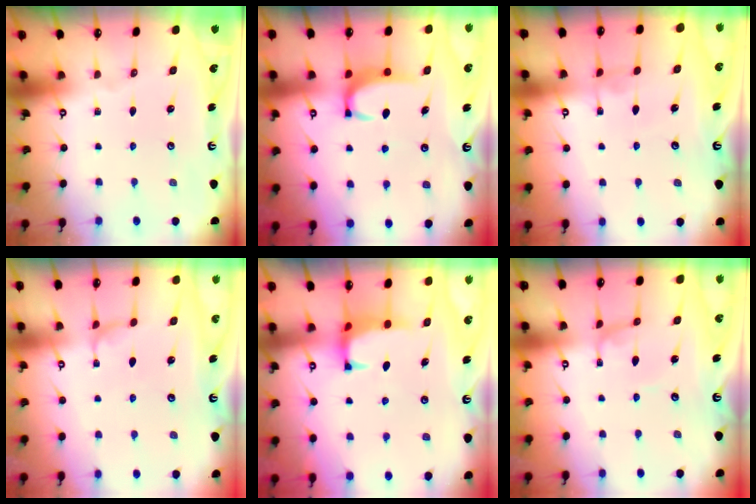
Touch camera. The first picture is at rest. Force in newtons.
{"total": 3.5, "press": 3.5, "slide": 0.4}
{"total": 1.4, "press": 1.3, "slide": 0.4}
{"total": 2.8, "press": 2.8, "slide": 0.2}
{"total": 0.8, "press": 0.6, "slide": 0.5}
{"total": 0.6, "press": 0.5, "slide": 0.2}